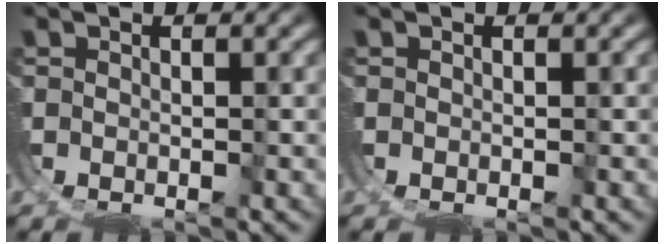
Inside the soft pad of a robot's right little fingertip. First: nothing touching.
{"total": 0.0}